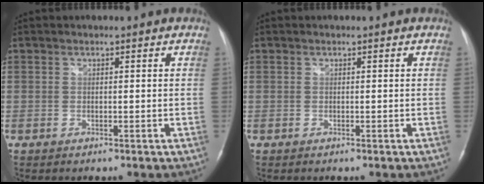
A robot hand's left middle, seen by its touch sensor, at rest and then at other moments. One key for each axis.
{"total": 0.0}